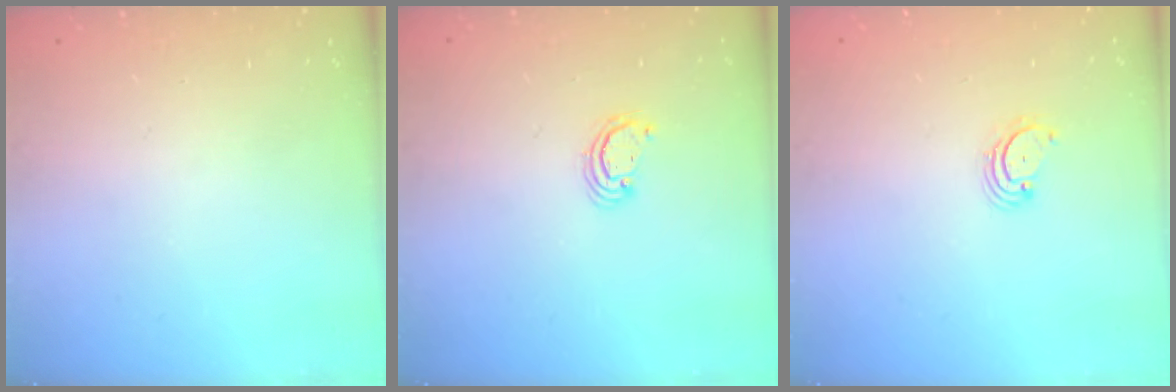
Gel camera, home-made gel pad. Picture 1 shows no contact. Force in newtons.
{"total": 2.5, "press": 2.5, "slide": 0.2}
{"total": 2.7, "press": 2.7, "slide": 0.3}